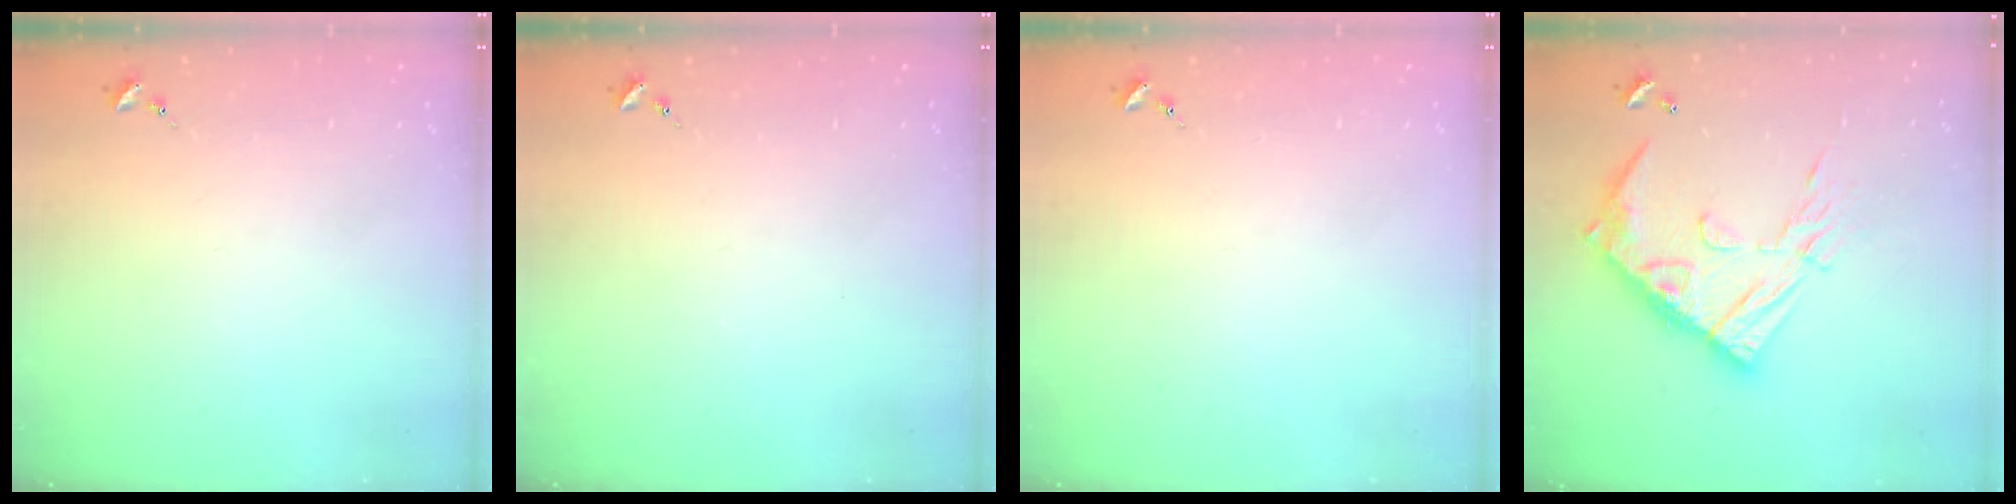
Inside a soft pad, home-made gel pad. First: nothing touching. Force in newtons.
{"total": 0.0}
{"total": 0.0}
{"total": 19.1, "press": 19.0, "slide": 1.8}